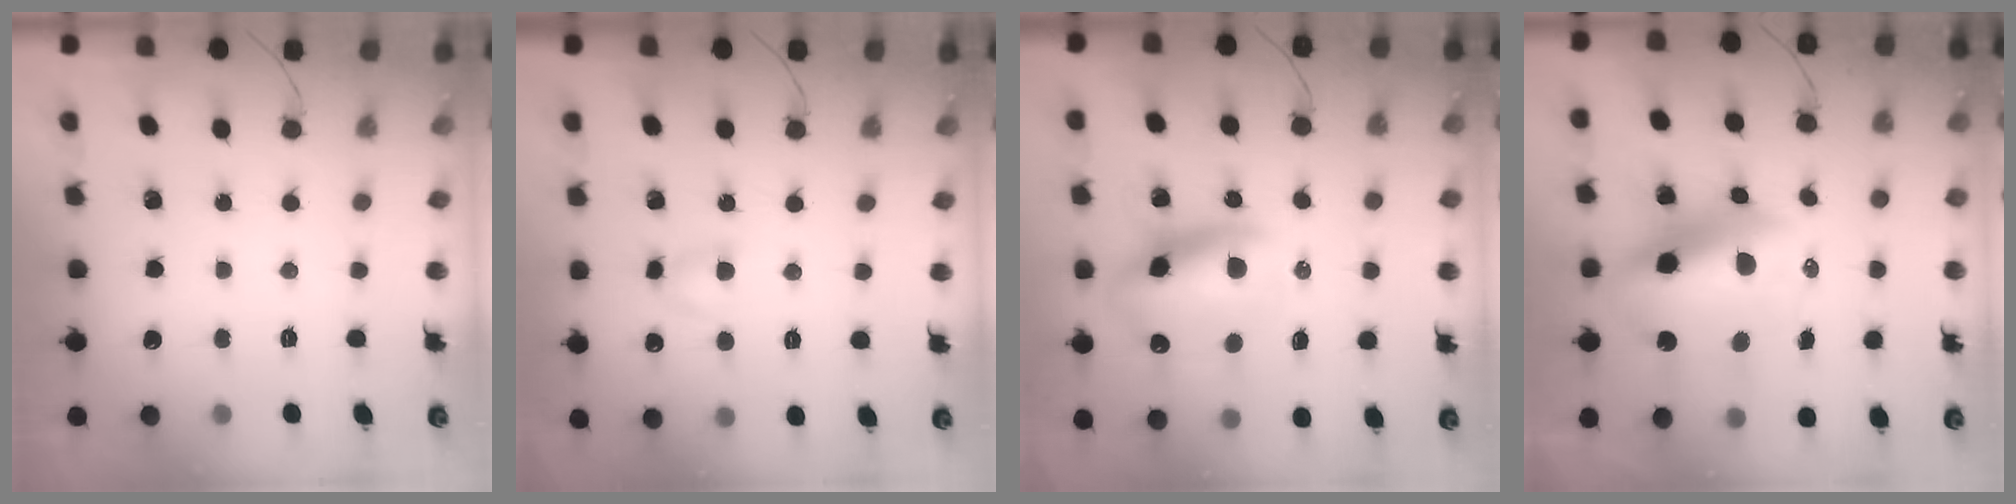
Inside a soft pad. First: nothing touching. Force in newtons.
{"total": 4.0, "press": 3.9, "slide": 1.1}
{"total": 13.7, "press": 13.2, "slide": 3.7}
{"total": 17.6, "press": 17.1, "slide": 4.3}